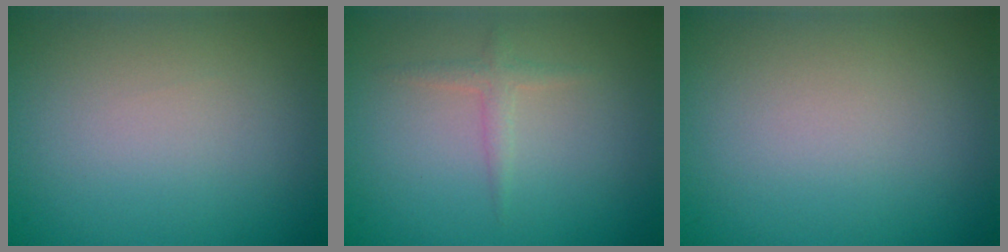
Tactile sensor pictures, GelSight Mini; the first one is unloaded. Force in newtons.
{"total": 1.3, "press": 1.3, "slide": 0.0}
{"total": 0.0}